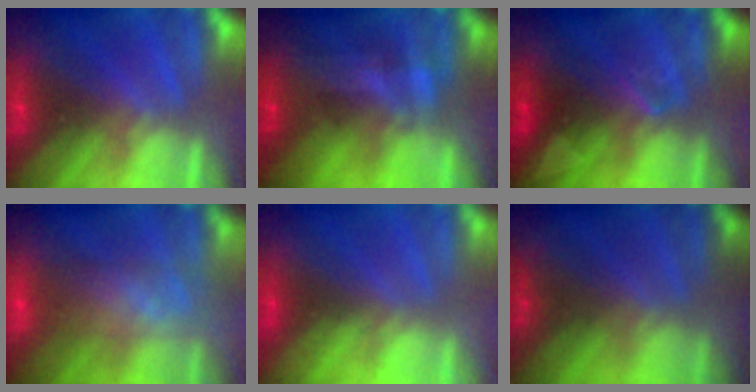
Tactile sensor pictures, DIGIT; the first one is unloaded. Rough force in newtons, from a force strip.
{"total": 4.8}
{"total": 2.4}
{"total": 9.1}
{"total": 9.6}
{"total": 7.7}